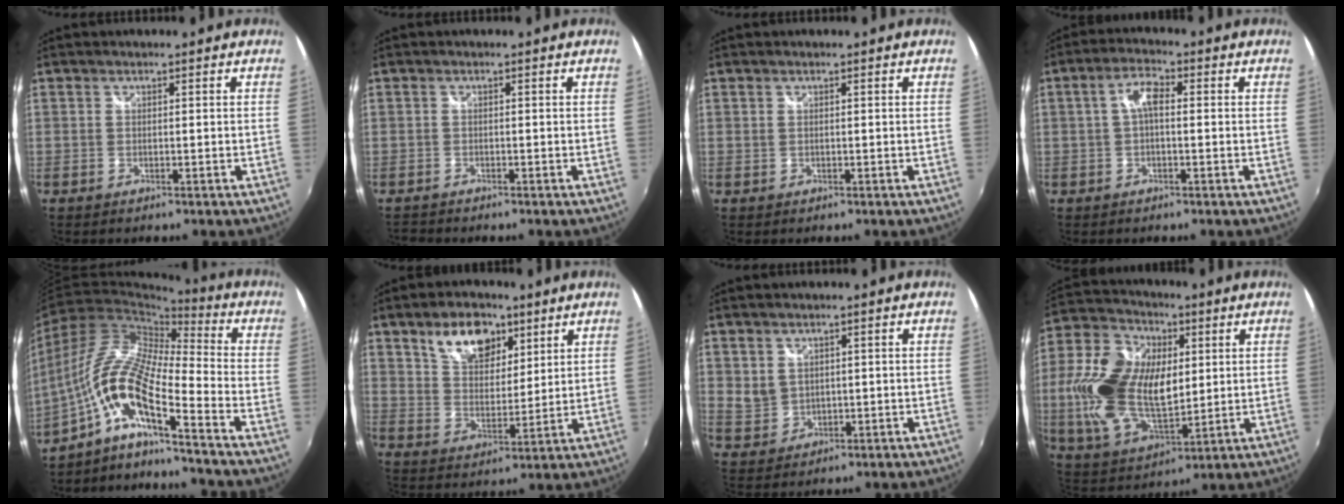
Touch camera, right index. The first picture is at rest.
{"total": 1.5, "force": [-1.3, 0.7, -0.1], "torque": [-0.004, 0.000, -0.027]}
{"total": 0.0}
{"total": 4.3, "force": [0.2, 1.7, 3.9], "torque": [-0.076, 0.014, 0.002]}
{"total": 13.1, "force": [-6.5, 1.4, 11.3], "torque": [-0.198, -0.007, -0.141]}
{"total": 10.8, "force": [6.4, 6.1, 6.2], "torque": [-0.101, 0.016, 0.117]}
{"total": 3.7, "force": [1.6, 3.0, 1.4], "torque": [-0.022, 0.002, 0.044]}
{"total": 20.6, "force": [2.3, 12.6, 16.2], "torque": [-0.345, 0.020, 0.053]}